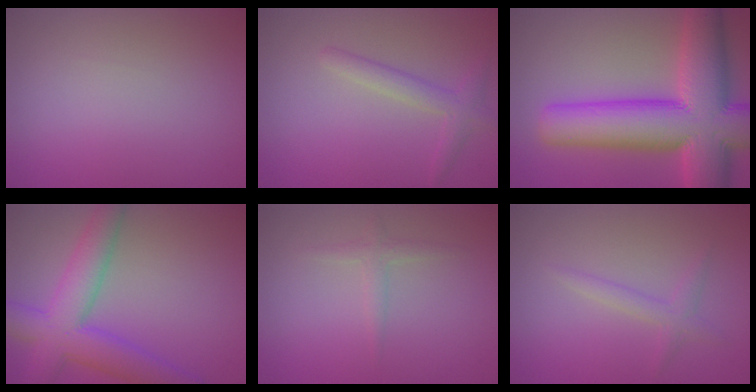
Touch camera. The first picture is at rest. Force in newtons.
{"total": 2.1, "press": 2.1, "slide": 0.1}
{"total": 14.3, "press": 14.3, "slide": 0.4}
{"total": 7.3, "press": 7.3, "slide": 0.2}
{"total": 1.3, "press": 1.3, "slide": 0.0}
{"total": 1.5, "press": 1.5, "slide": 0.1}